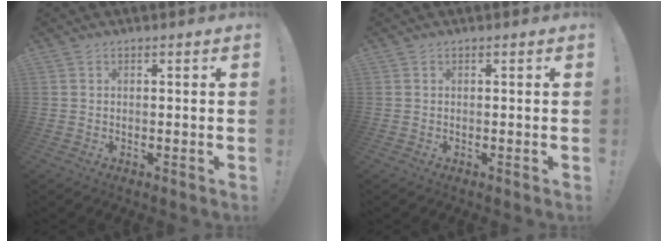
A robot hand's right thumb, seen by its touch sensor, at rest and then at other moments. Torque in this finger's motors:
{"motor_torque": [0.00, 0.00, 0.00, 0.00, 0.00]}